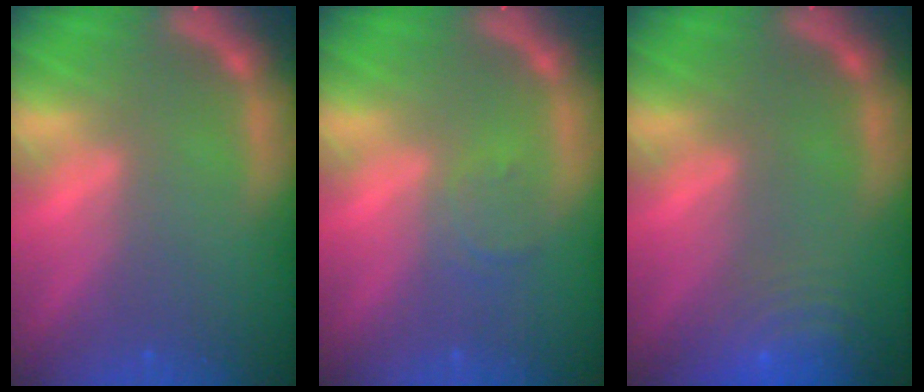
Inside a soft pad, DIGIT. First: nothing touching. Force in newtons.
{"total": 1.9}
{"total": 9.1}